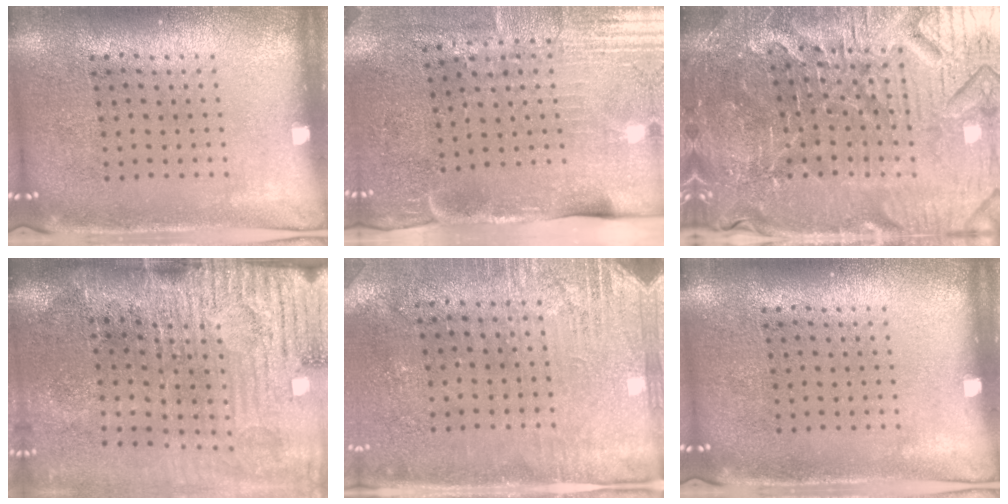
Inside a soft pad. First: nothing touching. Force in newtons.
{"total": 4.5, "press": 3.7, "slide": 2.5}
{"total": 5.4, "press": 5.2, "slide": 1.6}
{"total": 4.8, "press": 4.0, "slide": 2.6}
{"total": 2.8, "press": 2.5, "slide": 1.2}
{"total": 0.0}